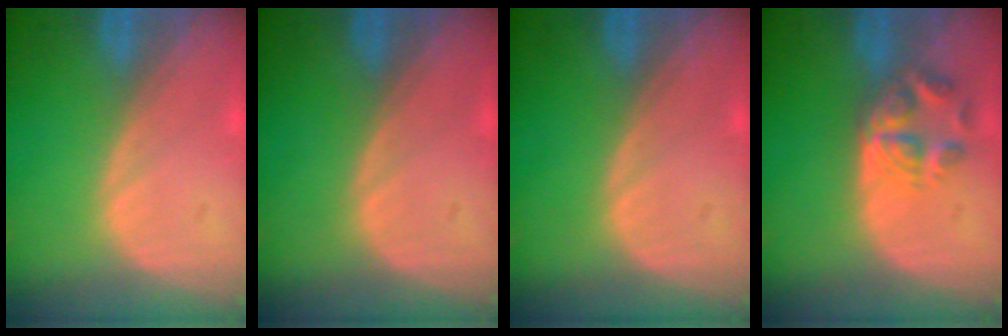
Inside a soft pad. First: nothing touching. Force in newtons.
{"total": 0.0}
{"total": 0.0}
{"total": 5.9, "press": 4.8, "slide": 3.4}